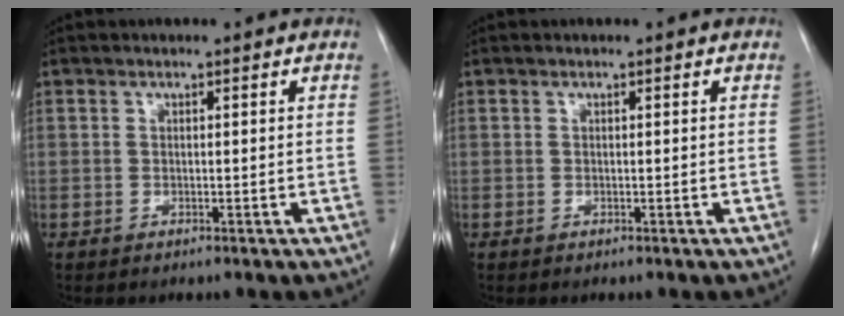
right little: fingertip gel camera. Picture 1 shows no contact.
{"total": 0.0}